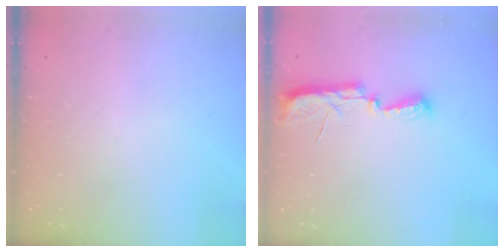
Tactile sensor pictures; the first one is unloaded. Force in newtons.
{"total": 9.8, "press": 8.5, "slide": 4.8}